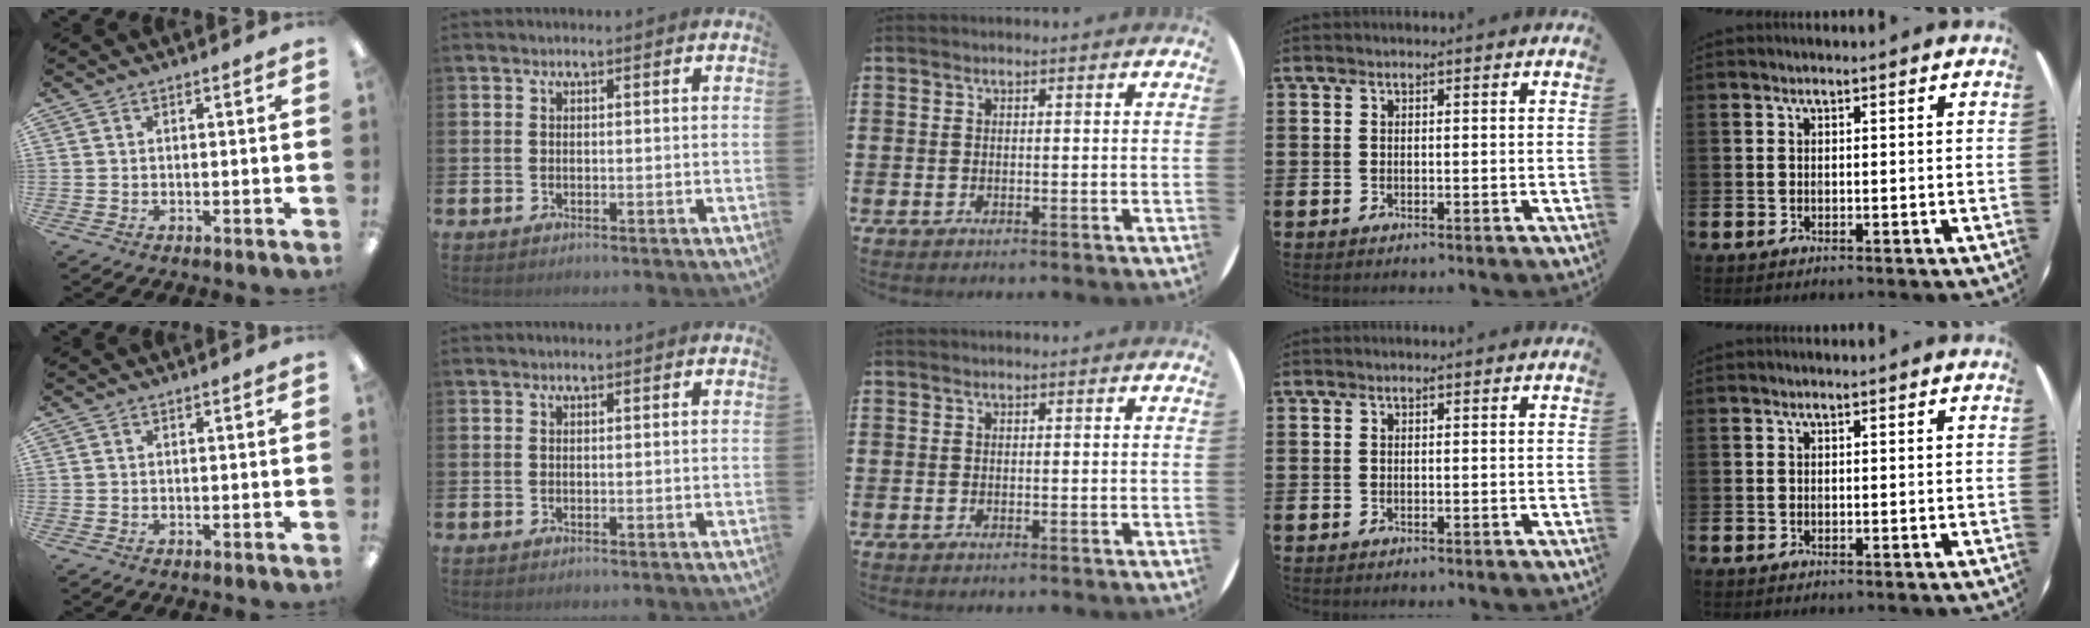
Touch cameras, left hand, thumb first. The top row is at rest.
{}